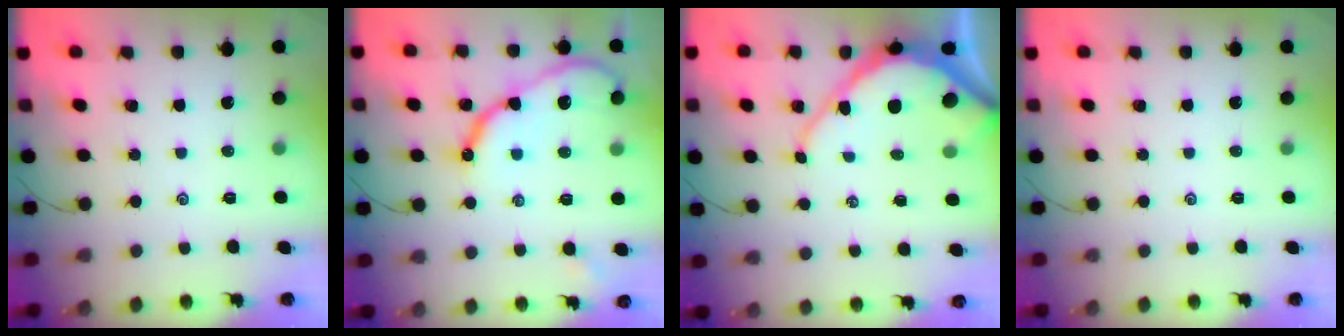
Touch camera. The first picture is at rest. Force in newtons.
{"total": 12.1, "press": 12.1, "slide": 1.1}
{"total": 10.7, "press": 10.6, "slide": 1.0}
{"total": 0.0}